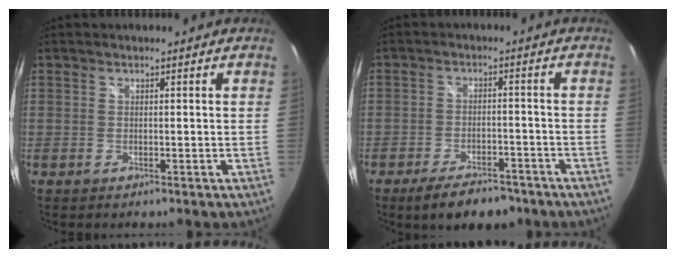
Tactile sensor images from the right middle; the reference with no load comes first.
{"total": 9.0, "force": [-6.8, 3.6, 4.7], "torque": [-0.100, -0.002, -0.101]}